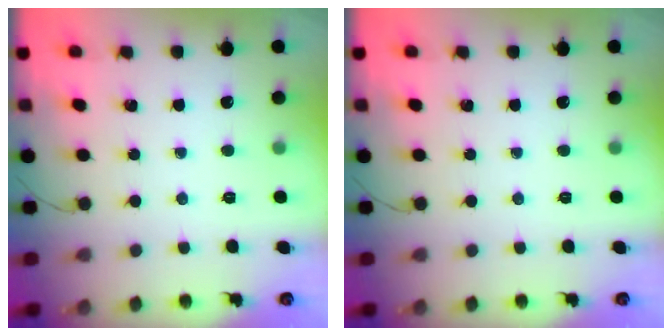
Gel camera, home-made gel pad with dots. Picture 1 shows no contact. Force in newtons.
{"total": 0.0}